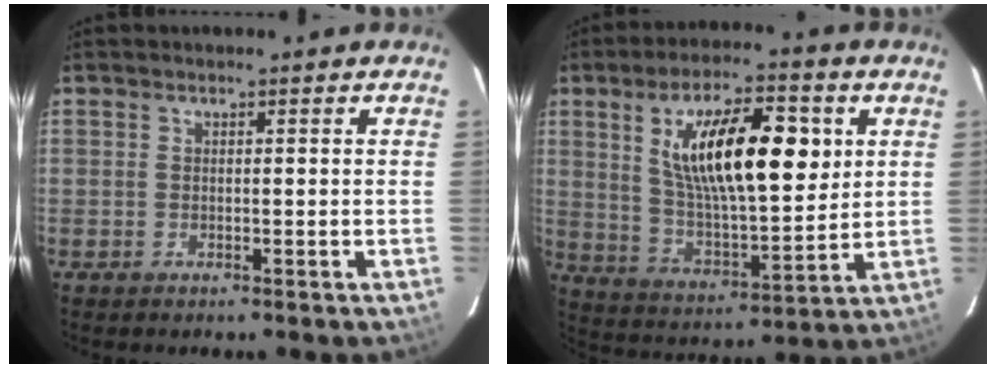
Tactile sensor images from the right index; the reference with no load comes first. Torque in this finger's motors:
{"motor_torque": [1.30, 0.83, 1.05, 0.21]}